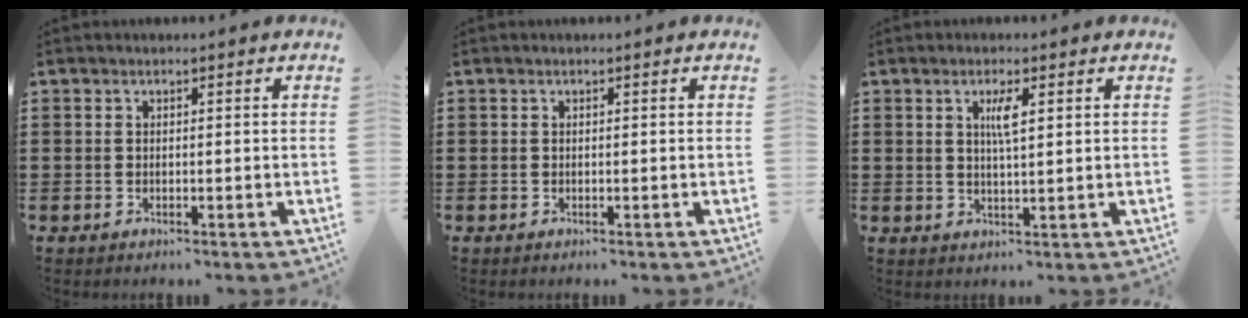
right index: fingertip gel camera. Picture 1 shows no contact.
{"total": 0.0}
{"total": 3.0, "force": [1.0, 0.5, 2.7], "torque": [-0.057, 0.003, 0.015]}